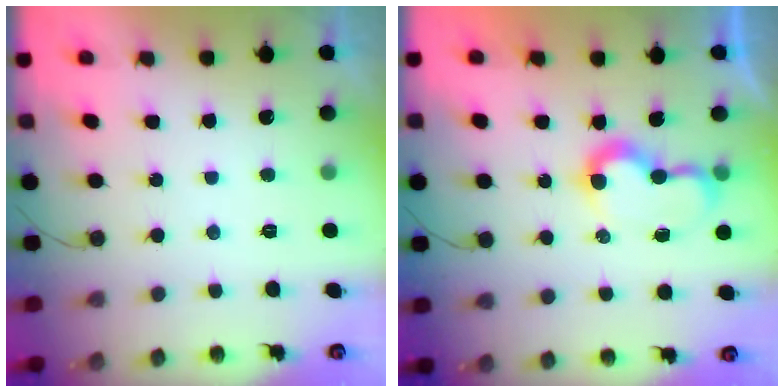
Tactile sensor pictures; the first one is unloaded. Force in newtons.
{"total": 7.4, "press": 7.3, "slide": 0.7}